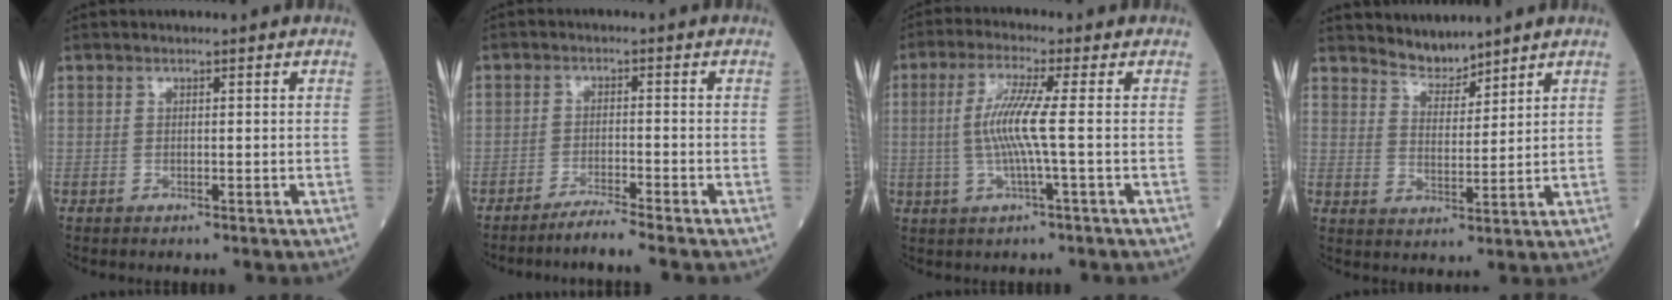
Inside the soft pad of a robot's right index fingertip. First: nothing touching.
{"total": 4.1, "force": [-3.5, -1.5, 1.5], "torque": [-0.031, -0.016, -0.064]}
{"total": 8.1, "force": [0.3, -0.6, 8.0], "torque": [-0.172, 0.000, 0.005]}
{"total": 4.2, "force": [4.1, 0.6, 0.1], "torque": [-0.005, 0.003, 0.082]}